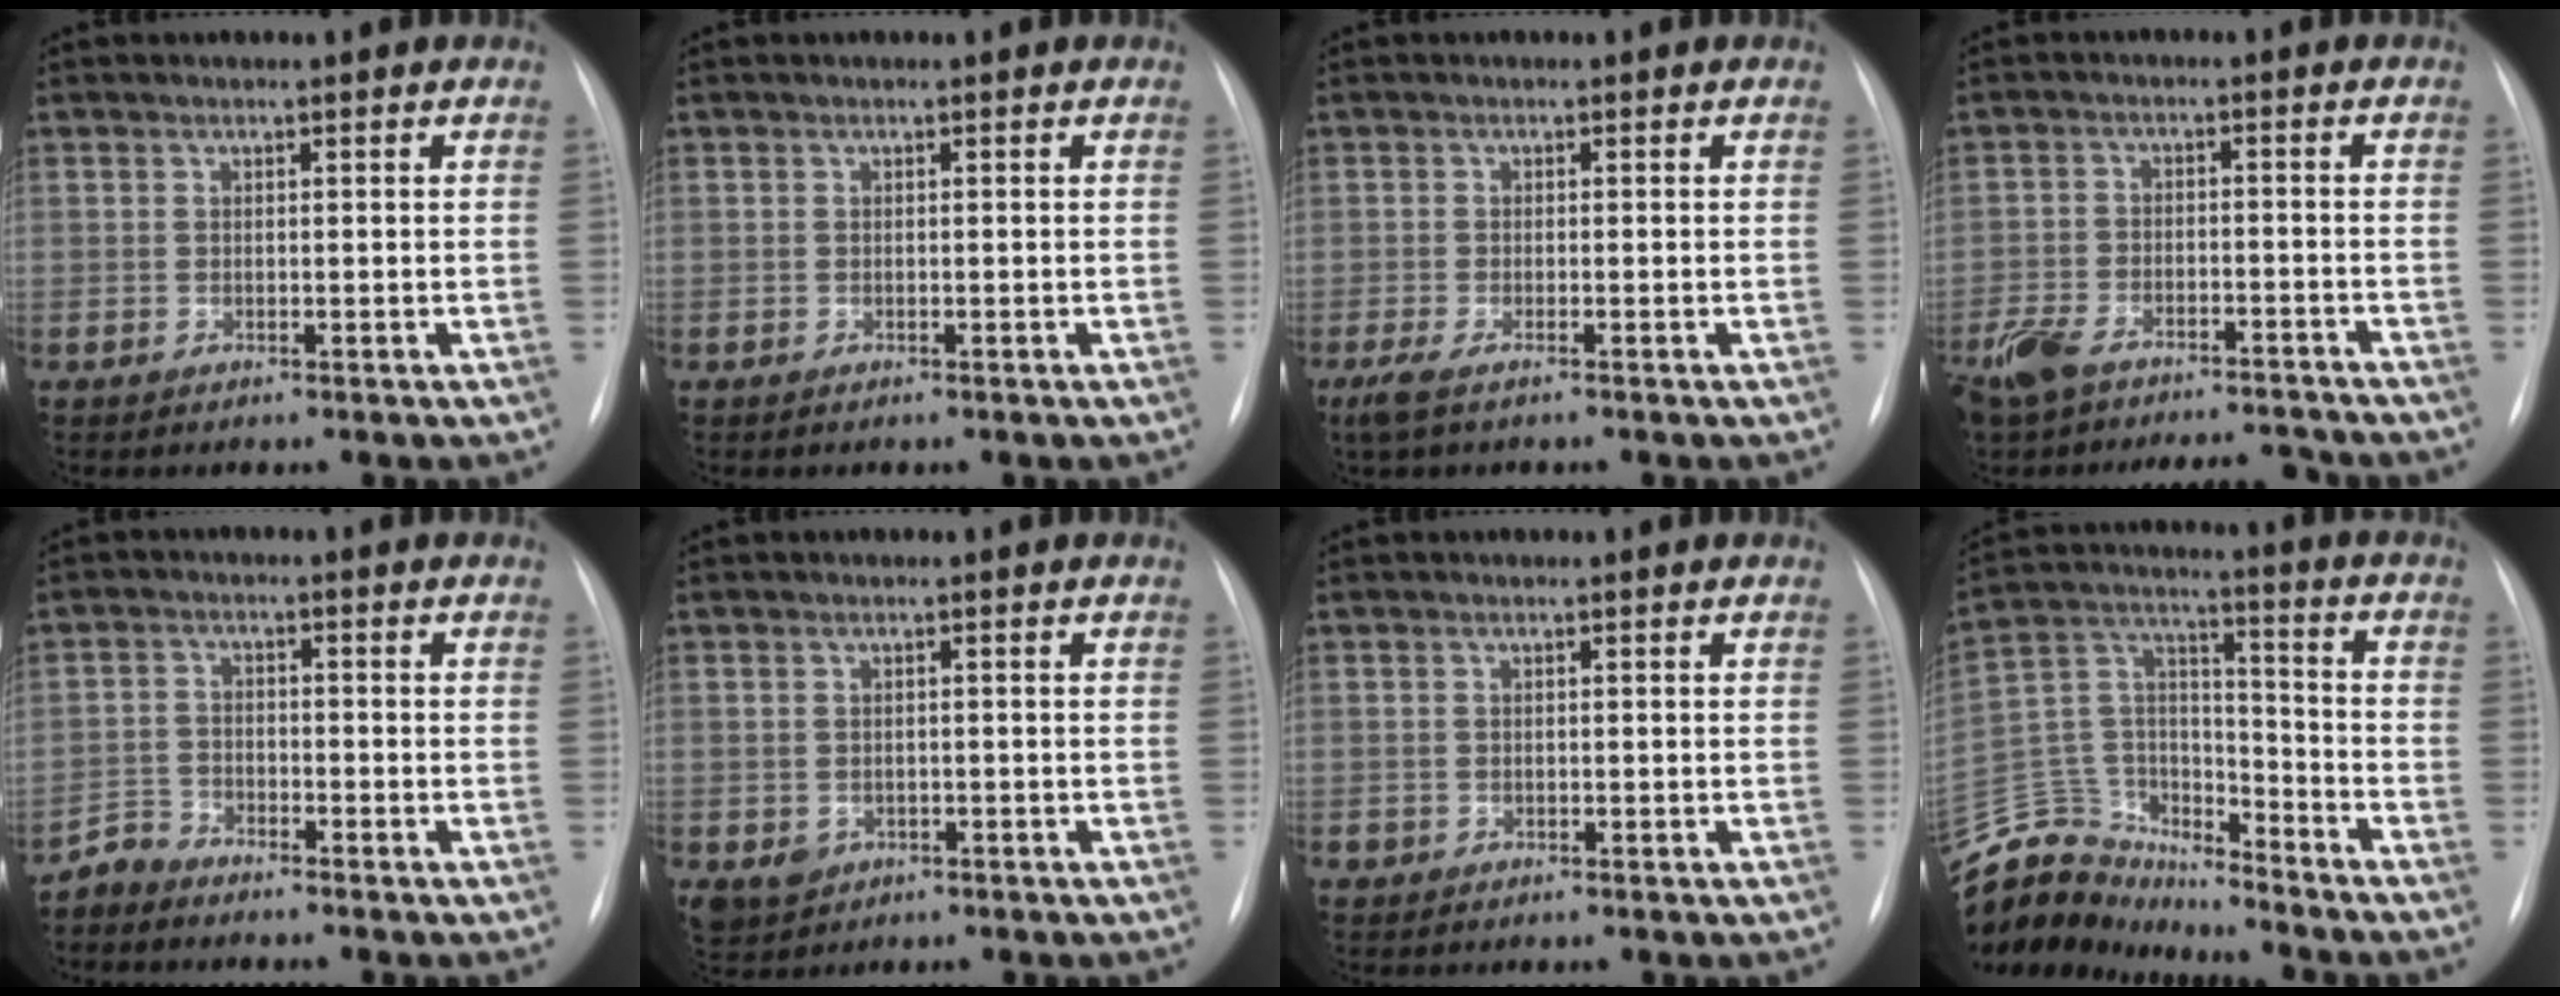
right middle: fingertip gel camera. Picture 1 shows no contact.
{"total": 0.0}
{"total": 3.1, "force": [-2.1, 0.6, 2.2], "torque": [-0.047, -0.010, -0.039]}
{"total": 12.0, "force": [-10.4, 3.8, 4.6], "torque": [-0.091, 0.014, -0.165]}
{"total": 2.9, "force": [-2.8, 0.7, -0.7], "torque": [0.019, -0.007, -0.058]}
{"total": 3.7, "force": [-1.4, 3.3, 1.0], "torque": [-0.020, 0.000, -0.012]}
{"total": 0.6, "force": [-0.3, 0.6, 0.1], "torque": [-0.001, 0.004, -0.005]}
{"total": 16.3, "force": [-15.4, 5.0, 1.7], "torque": [-0.044, 0.073, -0.273]}